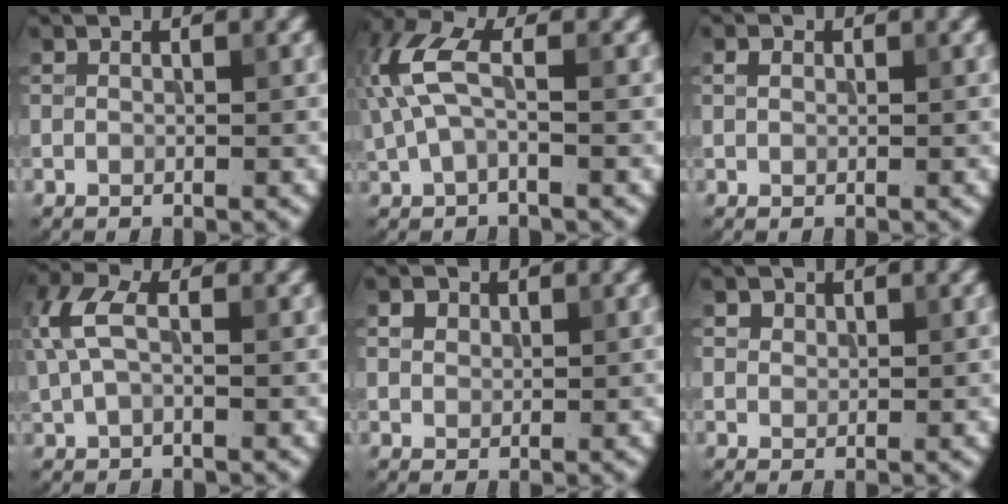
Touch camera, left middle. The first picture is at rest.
{"total": 5.2, "force": [0.8, 2.6, 4.4], "torque": [-0.112, 0.015, 0.009]}
{"total": 0.9, "force": [0.3, 0.7, 0.5], "torque": [-0.009, 0.001, 0.003]}
{"total": 4.3, "force": [0.8, 2.5, 3.5], "torque": [-0.092, 0.013, 0.011]}
{"total": 2.2, "force": [1.3, 1.6, 0.9], "torque": [-0.024, 0.003, 0.020]}
{"total": 2.1, "force": [1.4, 1.4, 0.7], "torque": [-0.019, 0.000, 0.023]}